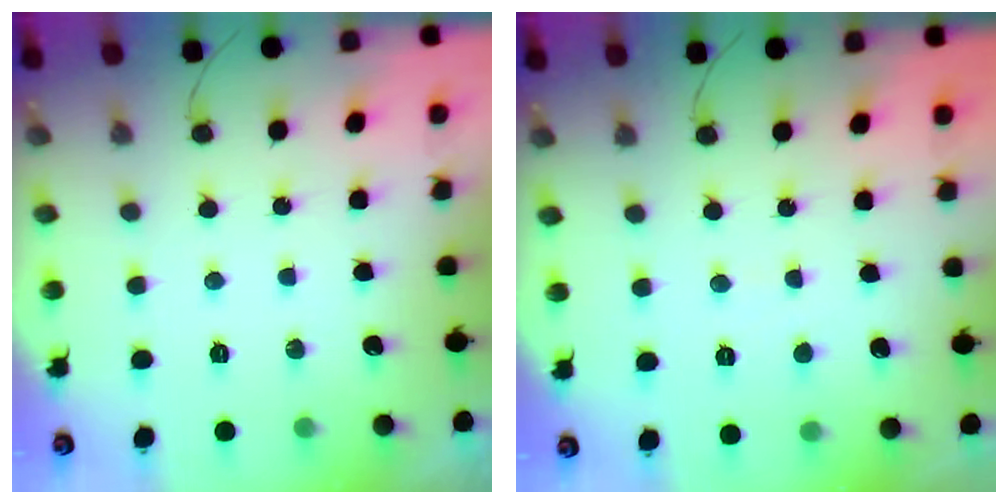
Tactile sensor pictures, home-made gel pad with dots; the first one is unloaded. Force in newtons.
{"total": 0.7, "press": 0.7, "slide": 0.0}